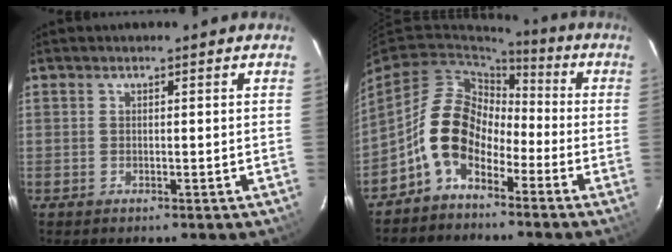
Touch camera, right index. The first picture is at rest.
{"total": 10.2, "force": [-5.3, 6.7, 5.7], "torque": [-0.109, 0.023, -0.109]}